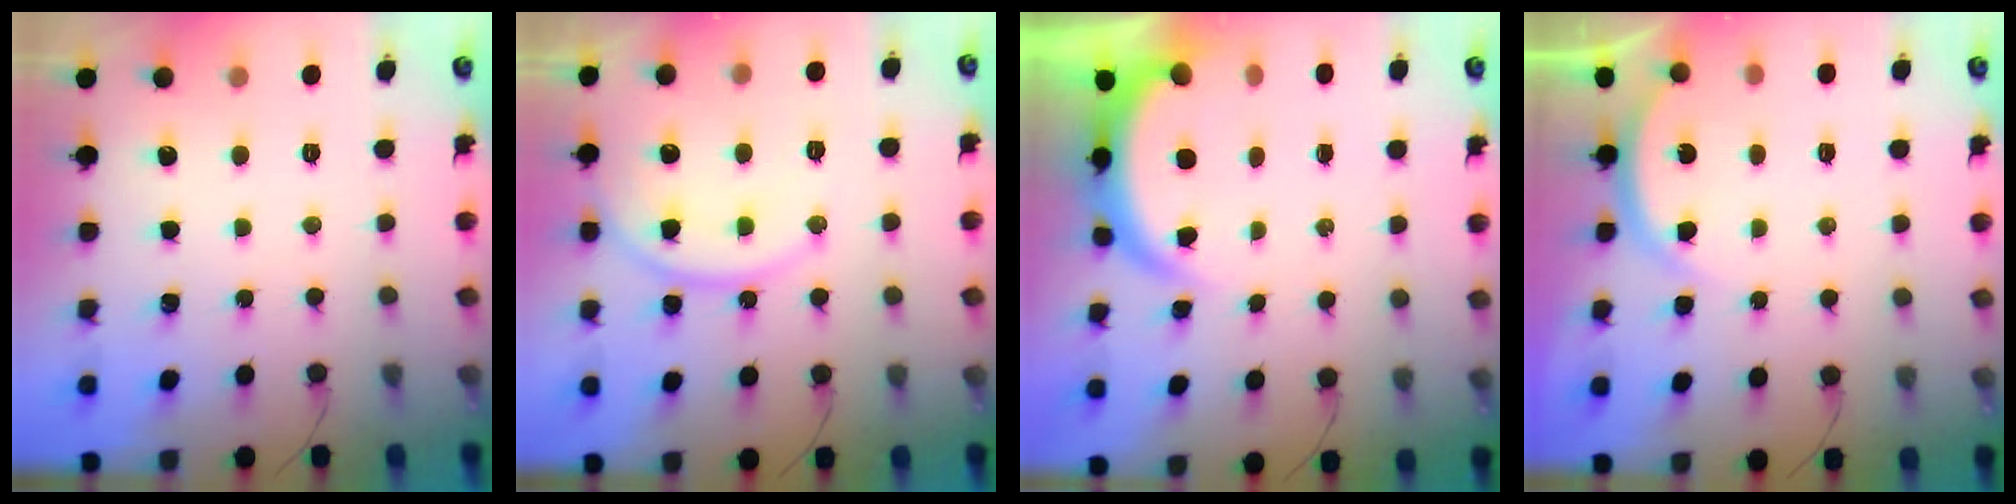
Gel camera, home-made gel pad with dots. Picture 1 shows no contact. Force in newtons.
{"total": 13.2, "press": 13.0, "slide": 1.8}
{"total": 4.9, "press": 4.8, "slide": 0.7}
{"total": 4.3, "press": 4.3, "slide": 0.5}